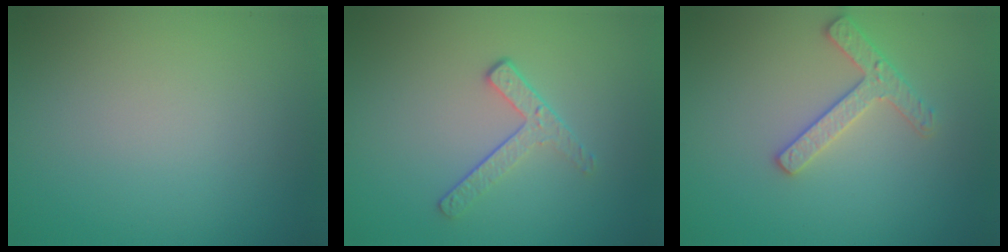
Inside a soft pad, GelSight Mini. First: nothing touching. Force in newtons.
{"total": 2.0, "press": 1.4, "slide": 1.5}
{"total": 2.5, "press": 2.5, "slide": 0.3}